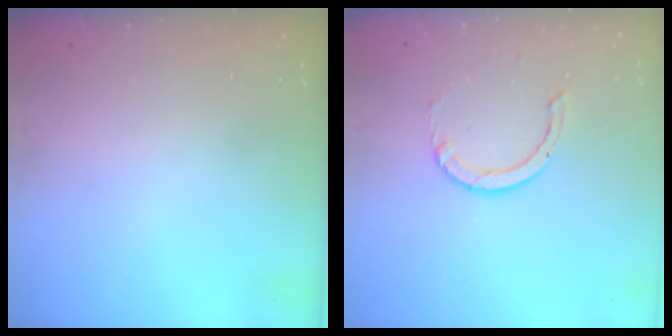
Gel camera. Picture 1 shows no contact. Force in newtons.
{"total": 3.3, "press": 3.3, "slide": 0.3}